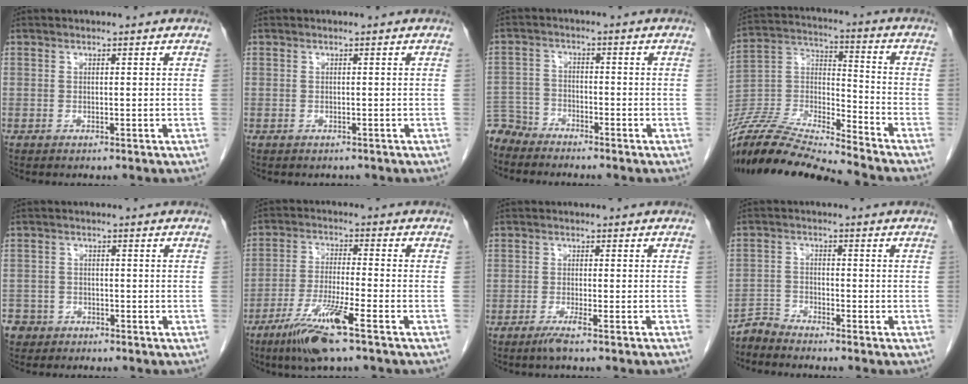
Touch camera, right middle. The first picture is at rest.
{"total": 0.0}
{"total": 5.1, "force": [-5.0, 1.1, -0.4], "torque": [0.012, -0.004, -0.101]}
{"total": 19.2, "force": [-18.0, -0.1, 6.8], "torque": [-0.143, 0.007, -0.332]}
{"total": 3.8, "force": [-2.8, 2.5, -0.2], "torque": [0.004, 0.009, -0.055]}
{"total": 10.0, "force": [-6.1, -0.1, 7.9], "torque": [-0.161, -0.026, -0.115]}
{"total": 3.0, "force": [-2.0, -0.7, 2.0], "torque": [-0.036, -0.004, -0.036]}
{"total": 2.9, "force": [-2.8, -0.3, -0.6], "torque": [0.017, -0.016, -0.057]}